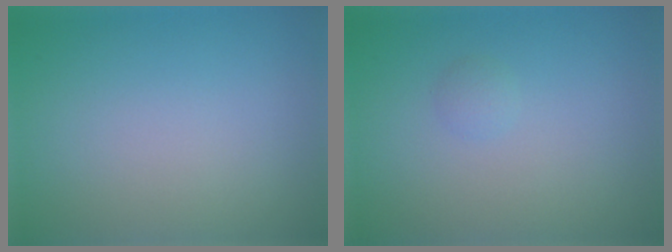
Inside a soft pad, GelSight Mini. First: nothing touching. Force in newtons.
{"total": 0.8, "press": 0.8, "slide": 0.0}